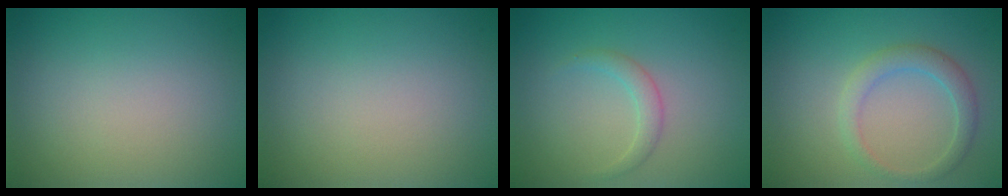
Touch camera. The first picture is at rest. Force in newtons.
{"total": 0.0}
{"total": 1.4, "press": 1.4, "slide": 0.0}
{"total": 2.3, "press": 2.3, "slide": 0.2}